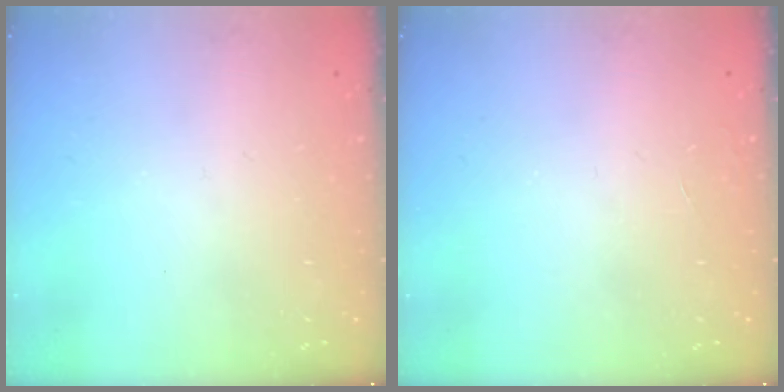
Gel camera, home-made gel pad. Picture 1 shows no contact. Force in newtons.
{"total": 0.0}